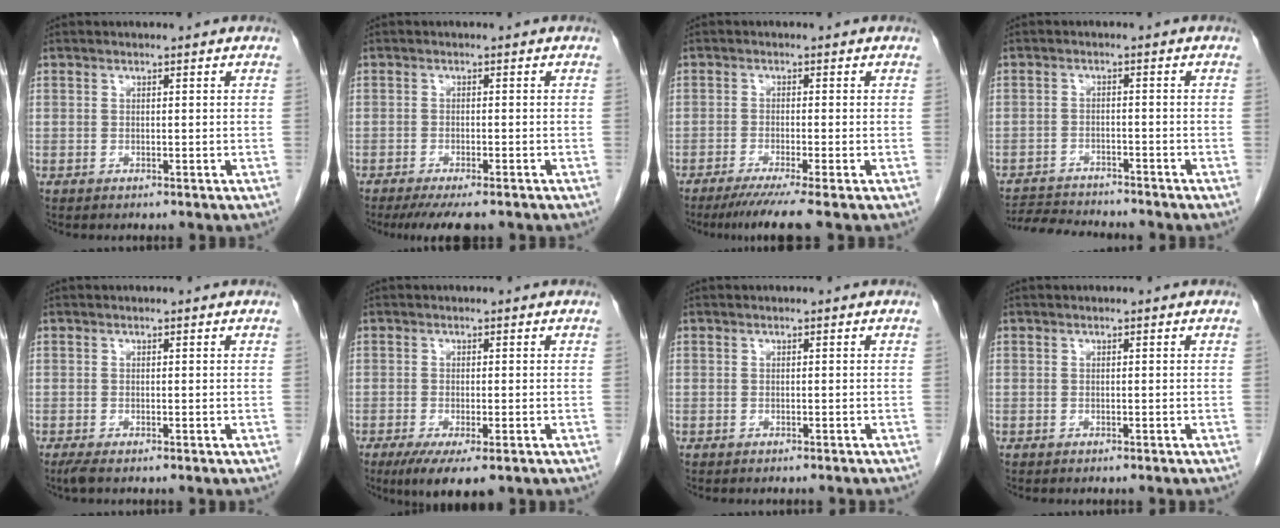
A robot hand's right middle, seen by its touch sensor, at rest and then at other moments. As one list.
[{"total": 7.5, "force": [-6.1, 1.3, 4.1], "torque": [-0.052, -0.012, -0.092]}, {"total": 6.0, "force": [-4.6, -1.4, 3.5], "torque": [-0.046, -0.018, -0.078]}, {"total": 7.6, "force": [-7.4, 0.4, 1.5], "torque": [-0.025, -0.006, -0.122]}, {"total": 1.2, "force": [-0.9, 0.1, 0.8], "torque": [-0.023, -0.006, -0.018]}, {"total": 6.3, "force": [-3.9, 1.4, 4.8], "torque": [-0.074, -0.019, -0.061]}, {"total": 2.3, "force": [-2.2, 0.2, 0.7], "torque": [-0.015, -0.006, -0.027]}, {"total": 1.0, "force": [-1.0, 0.0, 0.4], "torque": [-0.007, 0.000, -0.013]}]